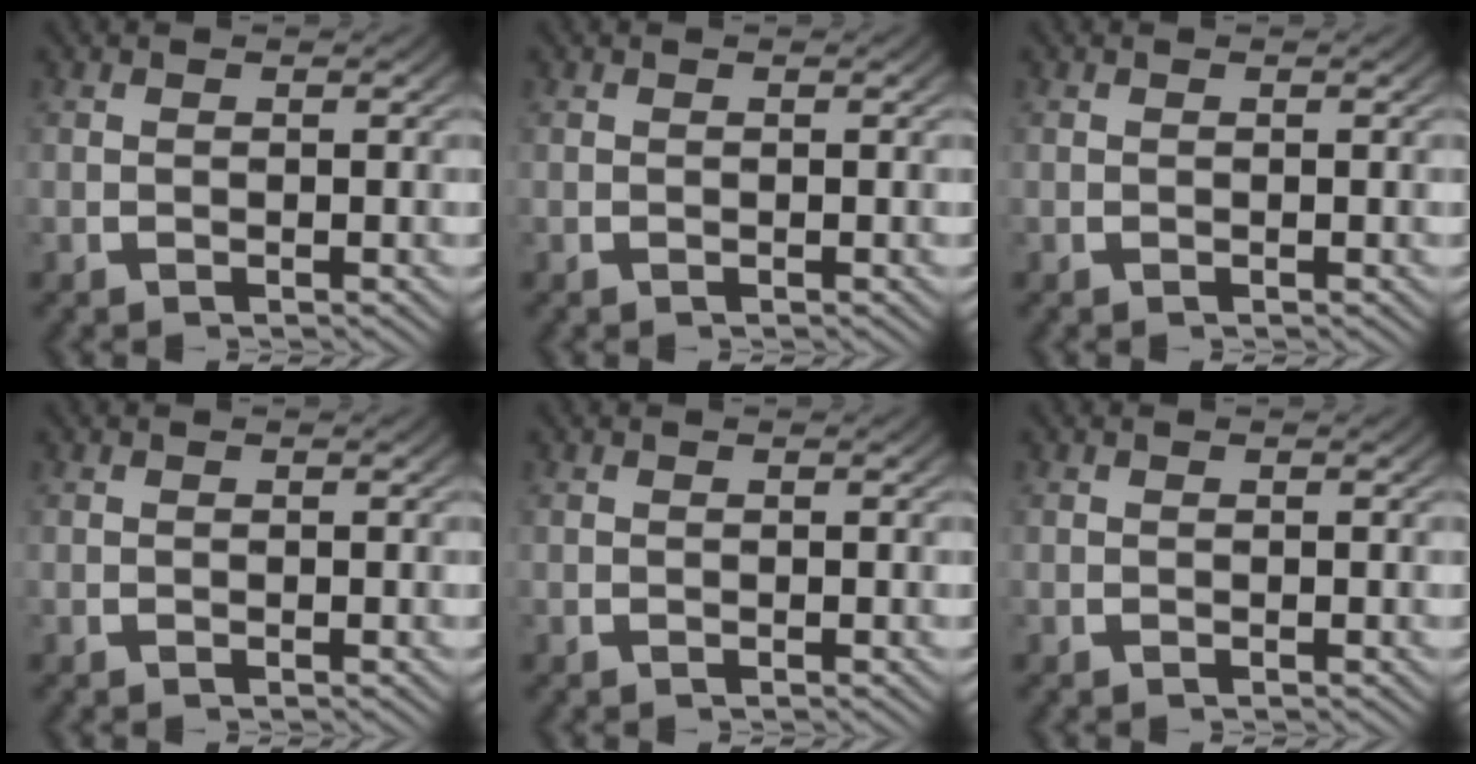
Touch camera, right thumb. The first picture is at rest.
{"total": 0.0}
{"total": 0.0}
{"total": 0.0}
{"total": 0.0}
{"total": 0.0}